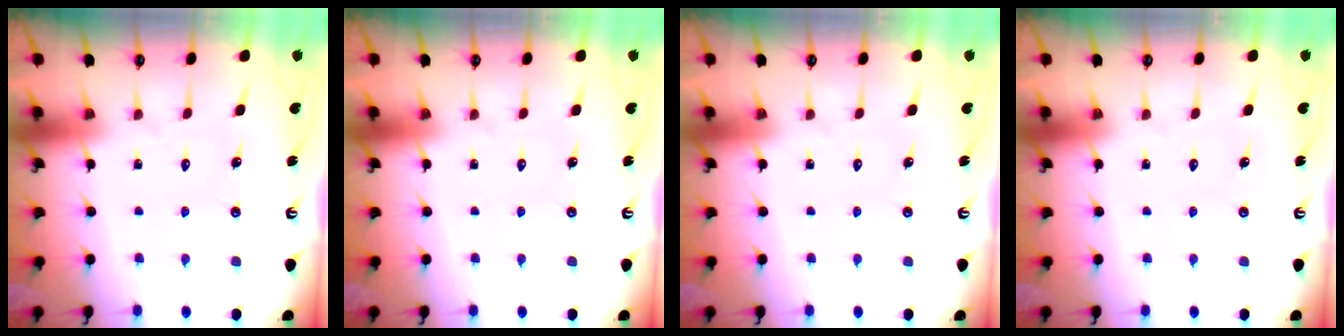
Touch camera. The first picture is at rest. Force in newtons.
{"total": 0.0}
{"total": 0.0}
{"total": 0.0}